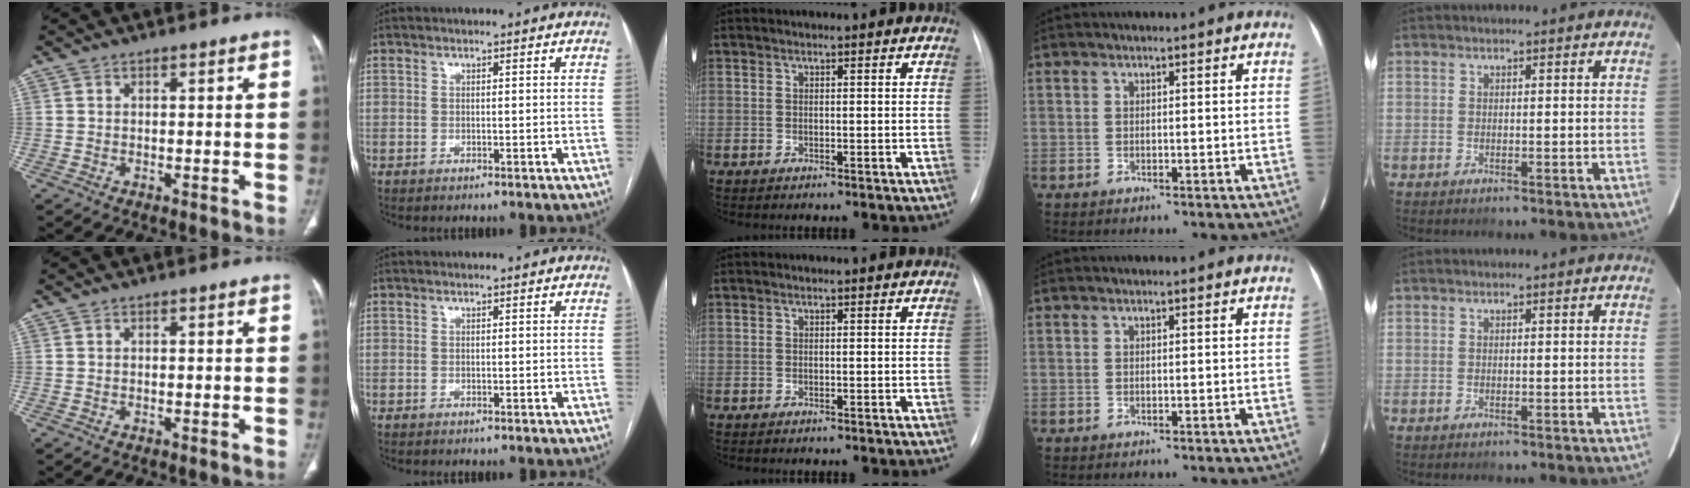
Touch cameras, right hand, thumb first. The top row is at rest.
{}